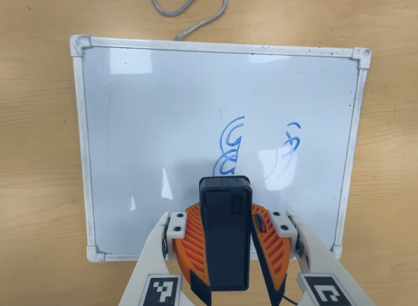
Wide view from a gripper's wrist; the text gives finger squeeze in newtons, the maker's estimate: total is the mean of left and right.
{"total": 10.1, "left": 9.6, "right": 10.5}